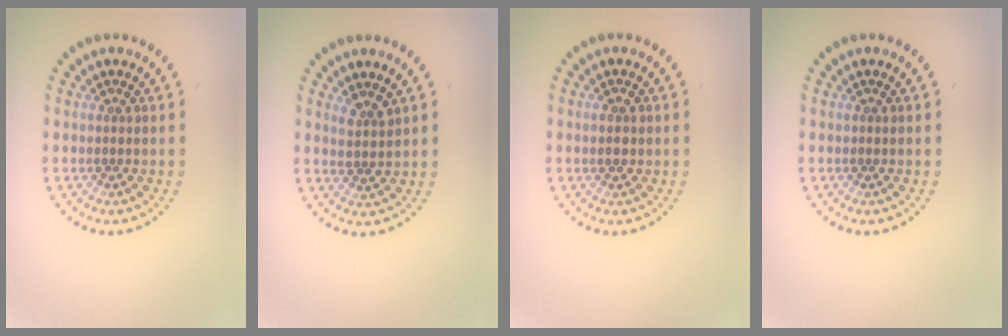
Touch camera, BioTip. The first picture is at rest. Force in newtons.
{"total": 1.3, "press": 1.1, "slide": 0.7}
{"total": 1.7, "press": 1.7, "slide": 0.1}
{"total": 0.0}